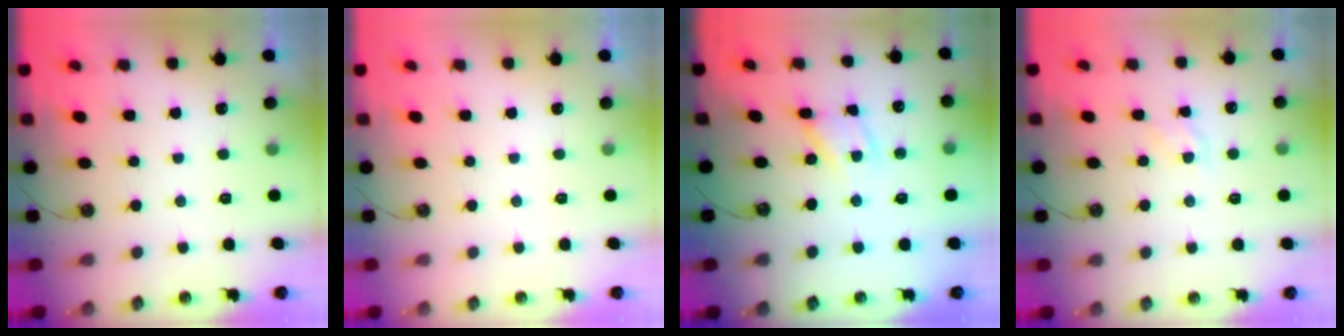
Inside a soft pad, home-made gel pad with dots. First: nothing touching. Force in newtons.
{"total": 0.0}
{"total": 5.9, "press": 5.9, "slide": 0.4}
{"total": 6.9, "press": 6.8, "slide": 0.7}